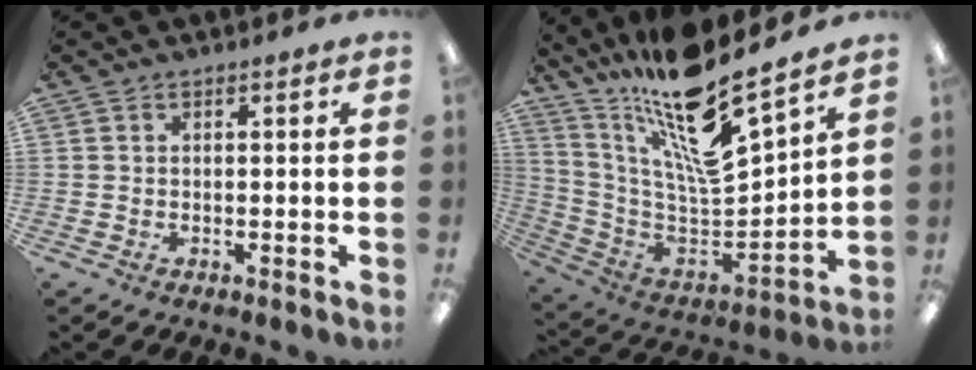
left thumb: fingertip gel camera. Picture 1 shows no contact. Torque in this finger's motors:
{"motor_torque": [0.41, 0.36, 1.03, -1.74, 0.18]}